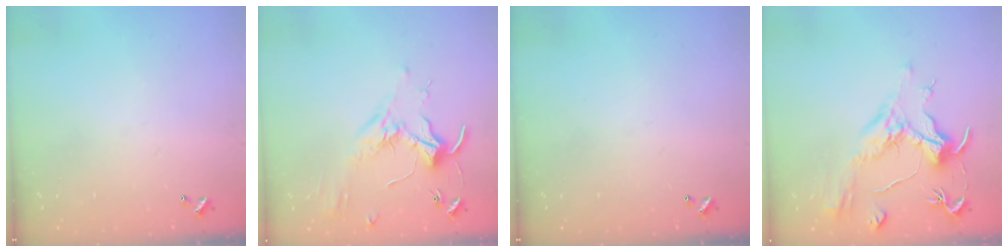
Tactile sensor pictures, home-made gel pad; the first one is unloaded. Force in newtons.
{"total": 1.6, "press": 1.6, "slide": 0.4}
{"total": 0.0}
{"total": 1.1, "press": 0.1, "slide": 1.1}